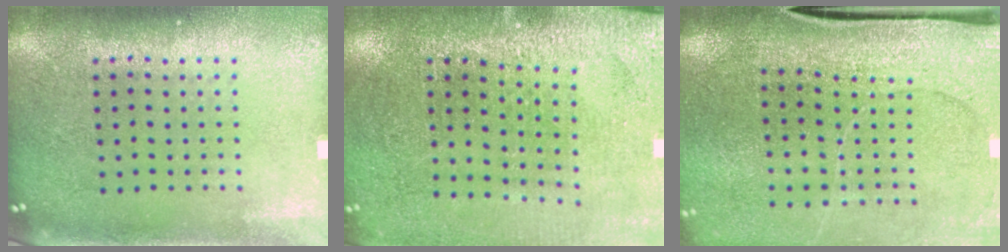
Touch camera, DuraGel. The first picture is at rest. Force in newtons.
{"total": 2.8, "press": 2.8, "slide": 0.1}
{"total": 3.0, "press": 2.8, "slide": 1.1}